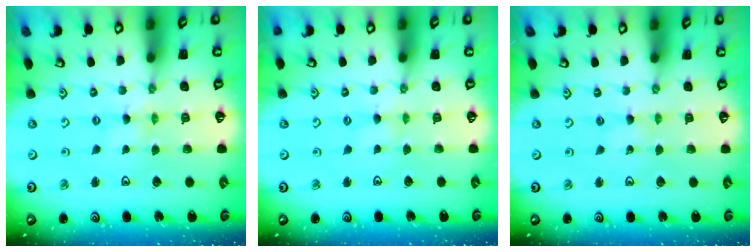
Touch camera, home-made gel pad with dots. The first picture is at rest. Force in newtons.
{"total": 2.5, "press": 2.5, "slide": 0.4}
{"total": 1.0, "press": 1.0, "slide": 0.2}